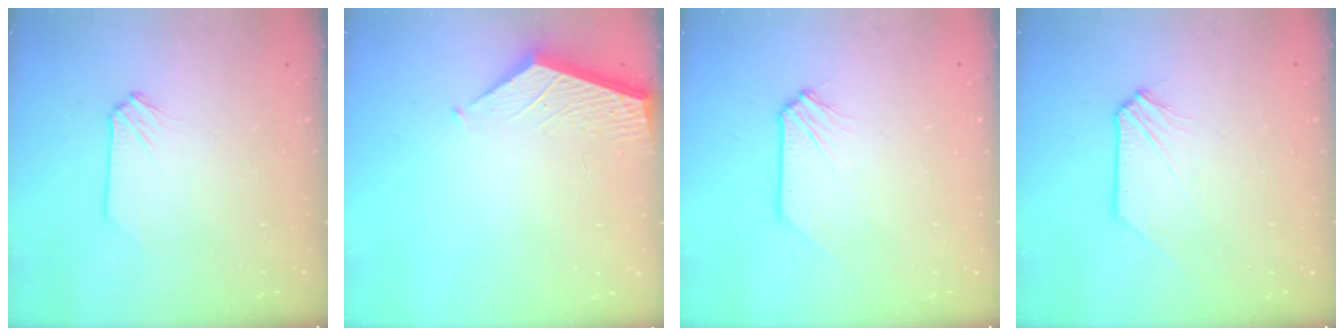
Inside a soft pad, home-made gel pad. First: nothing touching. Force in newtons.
{"total": 2.6, "press": 2.6, "slide": 0.3}
{"total": 0.0}
{"total": 0.0}